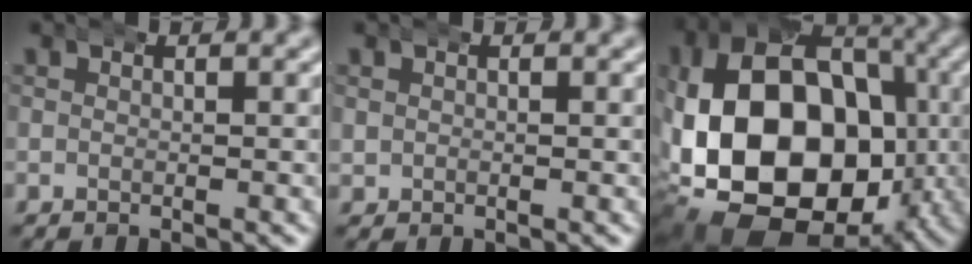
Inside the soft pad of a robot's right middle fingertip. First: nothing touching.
{"total": 1.0, "force": [0.3, 0.9, 0.4], "torque": [-0.010, 0.000, 0.007]}
{"total": 23.3, "force": [-3.0, 16.2, 16.5], "torque": [-0.329, -0.068, -0.012]}